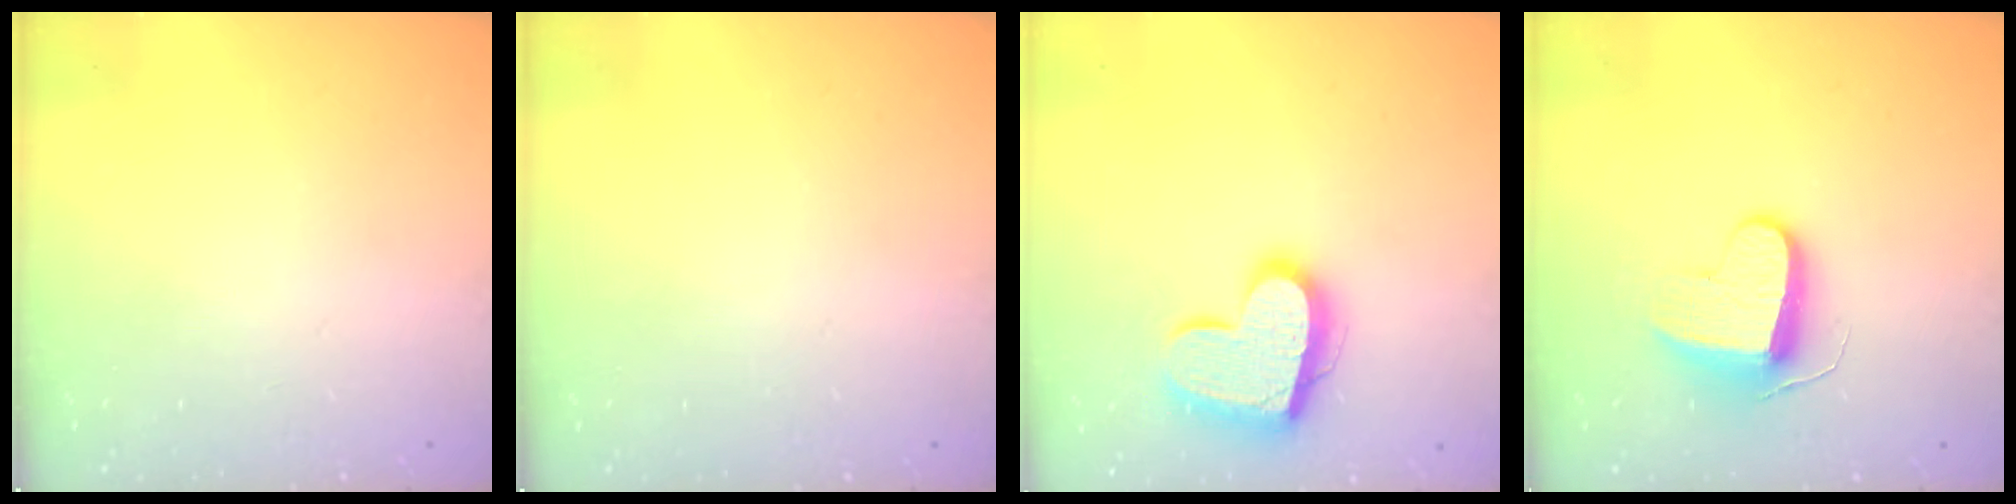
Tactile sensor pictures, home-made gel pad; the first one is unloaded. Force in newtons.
{"total": 0.0}
{"total": 15.9, "press": 15.9, "slide": 0.9}
{"total": 9.6, "press": 9.6, "slide": 0.2}